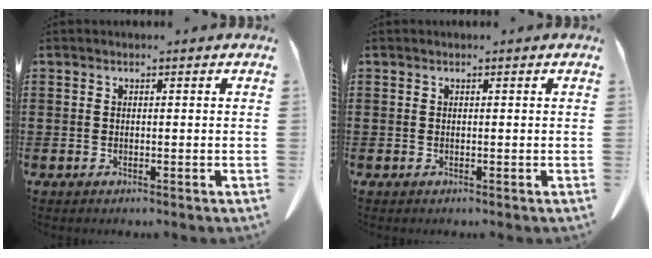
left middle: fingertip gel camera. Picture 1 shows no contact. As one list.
[{"total": 0.0}]